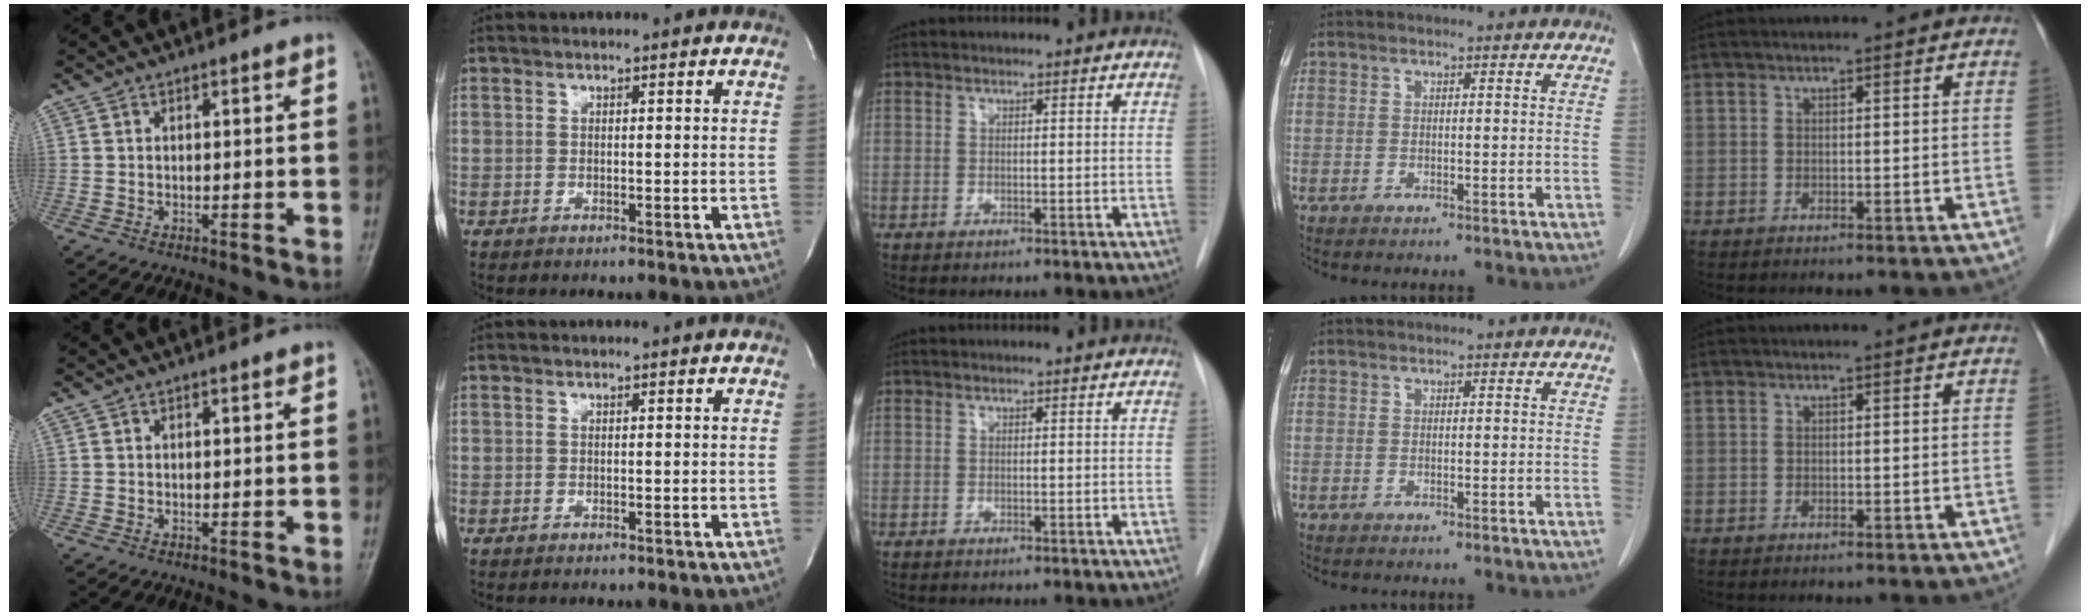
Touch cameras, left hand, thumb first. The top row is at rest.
{}